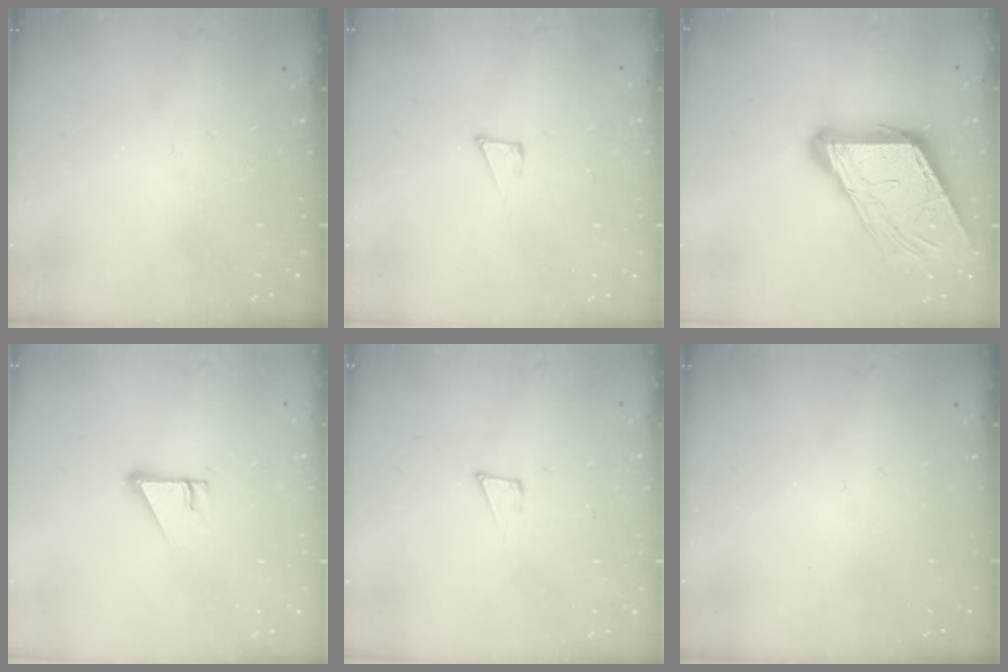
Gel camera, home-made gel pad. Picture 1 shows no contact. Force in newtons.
{"total": 5.0, "press": 4.9, "slide": 0.8}
{"total": 14.0, "press": 13.9, "slide": 1.9}
{"total": 2.7, "press": 2.7, "slide": 0.0}
{"total": 4.6, "press": 4.5, "slide": 0.8}
{"total": 0.0}